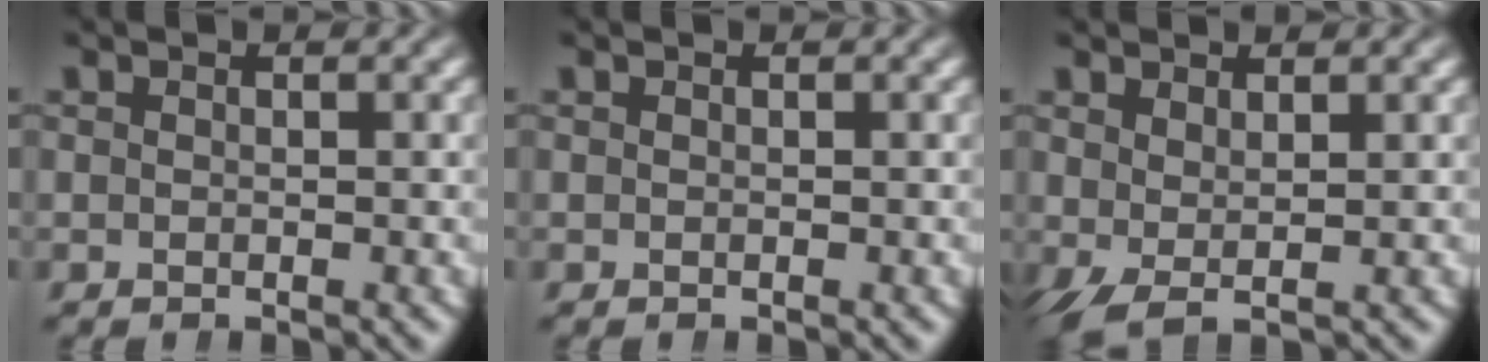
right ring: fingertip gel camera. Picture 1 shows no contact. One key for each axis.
{"total": 0.0}
{"total": 1.4, "fx": 0.1, "fy": 0.6, "fz": 1.3, "tx": -0.032, "ty": -0.018, "tz": 0.019}